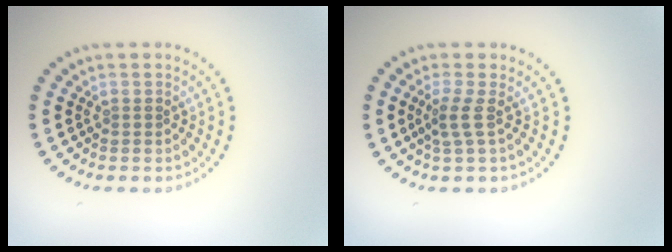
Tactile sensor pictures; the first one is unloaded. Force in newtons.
{"total": 1.8, "press": 1.2, "slide": 1.3}